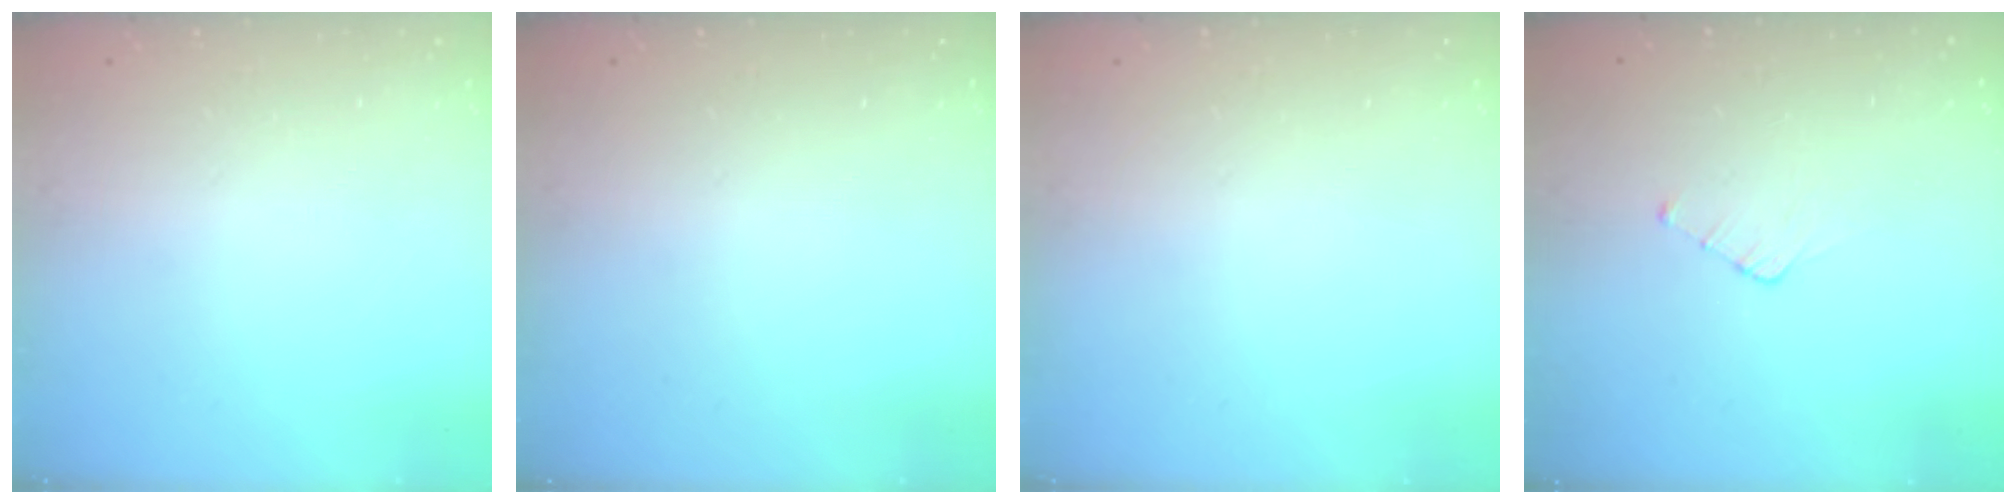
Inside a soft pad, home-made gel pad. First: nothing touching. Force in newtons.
{"total": 0.0}
{"total": 0.0}
{"total": 2.5, "press": 2.5, "slide": 0.3}